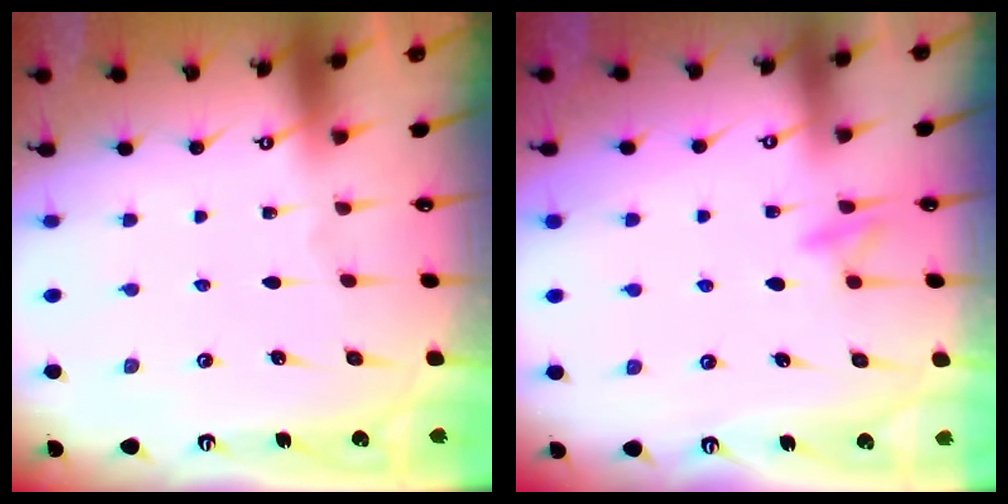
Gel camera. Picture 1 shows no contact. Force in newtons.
{"total": 8.1, "press": 8.0, "slide": 0.8}